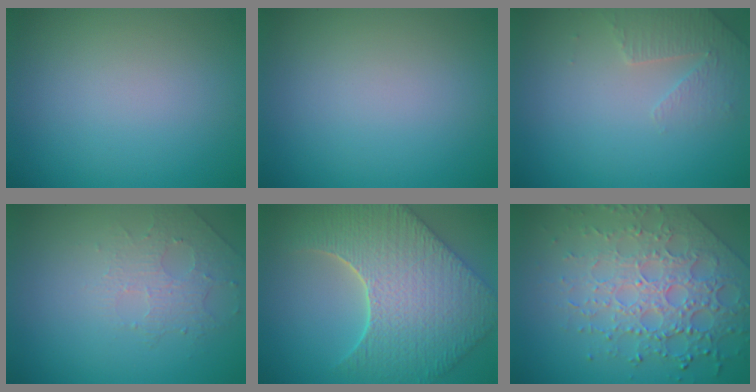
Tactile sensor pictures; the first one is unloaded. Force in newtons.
{"total": 0.0}
{"total": 2.3, "press": 2.2, "slide": 0.6}
{"total": 1.6, "press": 1.2, "slide": 1.0}
{"total": 9.2, "press": 7.4, "slide": 5.5}
{"total": 7.8, "press": 5.6, "slide": 5.5}